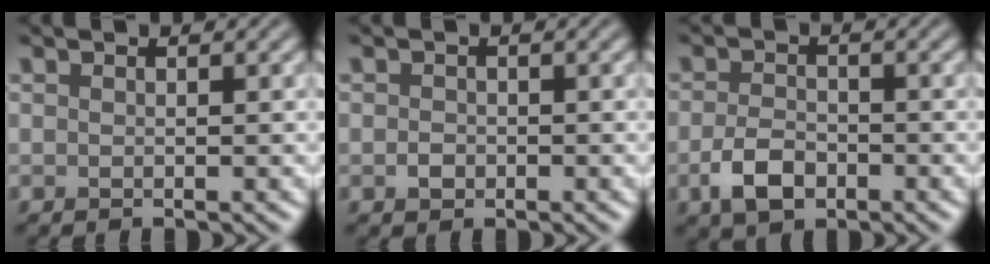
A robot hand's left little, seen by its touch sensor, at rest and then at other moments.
{"total": 1.2, "force": [-0.4, 1.0, 0.5], "torque": [-0.007, -0.002, -0.013]}
{"total": 3.5, "force": [-1.7, 2.1, 2.2], "torque": [-0.046, -0.002, -0.037]}